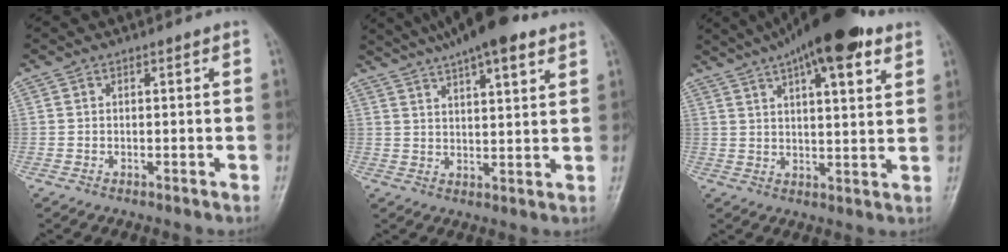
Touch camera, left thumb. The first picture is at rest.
{"total": 14.0, "force": [9.9, 3.5, 9.2], "torque": [-0.129, -0.010, 0.153]}
{"total": 17.4, "force": [10.8, 5.1, 12.6], "torque": [-0.183, -0.012, 0.166]}